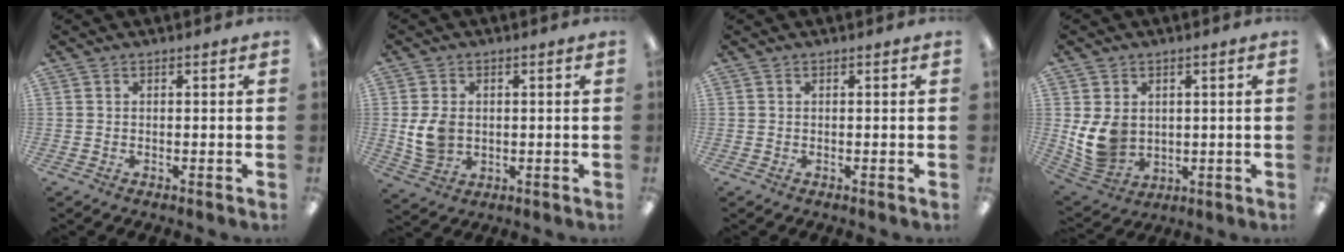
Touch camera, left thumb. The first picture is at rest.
{"total": 6.7, "force": [0.3, 5.2, 4.2], "torque": [-0.090, 0.003, 0.006]}
{"total": 0.0}
{"total": 9.6, "force": [0.9, 7.9, 5.4], "torque": [-0.127, -0.001, 0.021]}